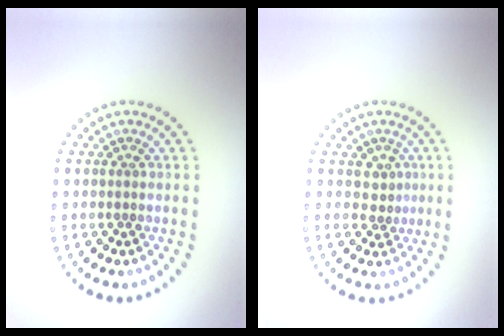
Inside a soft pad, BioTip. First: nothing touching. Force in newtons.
{"total": 1.6, "press": 1.2, "slide": 1.0}